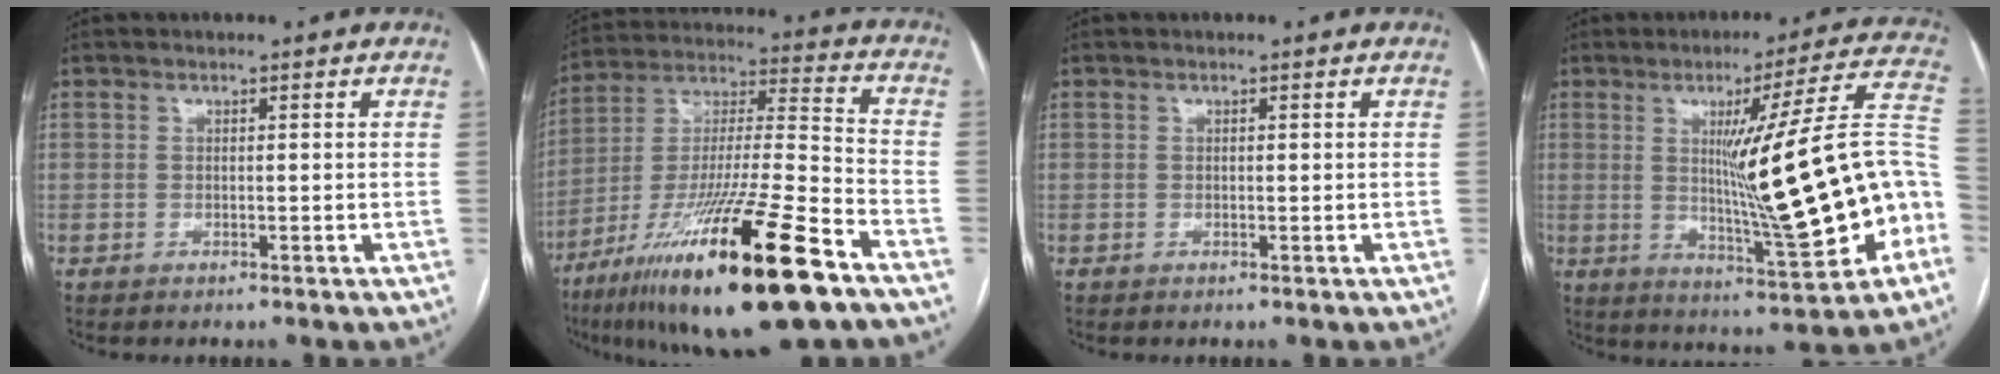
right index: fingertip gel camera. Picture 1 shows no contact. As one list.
[{"total": 26.7, "force": [-15.7, 2.3, 21.5], "torque": [-0.362, -0.046, -0.271]}, {"total": 0.0}, {"total": 22.6, "force": [-2.1, 0.6, 22.5], "torque": [-0.273, 0.014, -0.026]}]